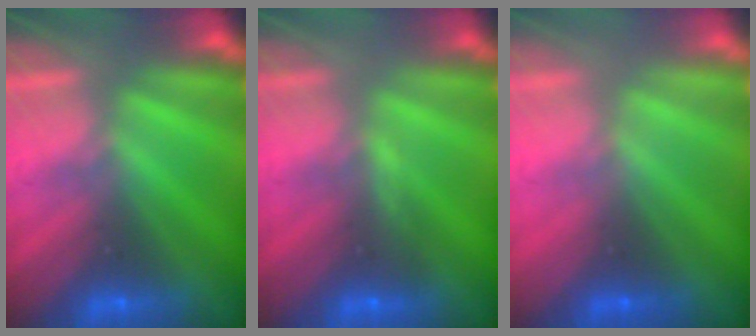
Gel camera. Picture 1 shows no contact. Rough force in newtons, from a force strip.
{"total": 3.1}
{"total": 2.9}